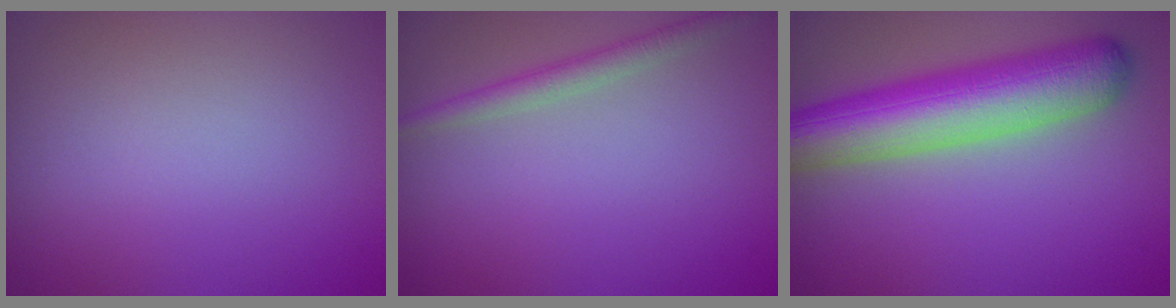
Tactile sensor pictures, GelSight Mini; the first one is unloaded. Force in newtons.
{"total": 1.9, "press": 1.9, "slide": 0.0}
{"total": 9.0, "press": 9.0, "slide": 0.4}